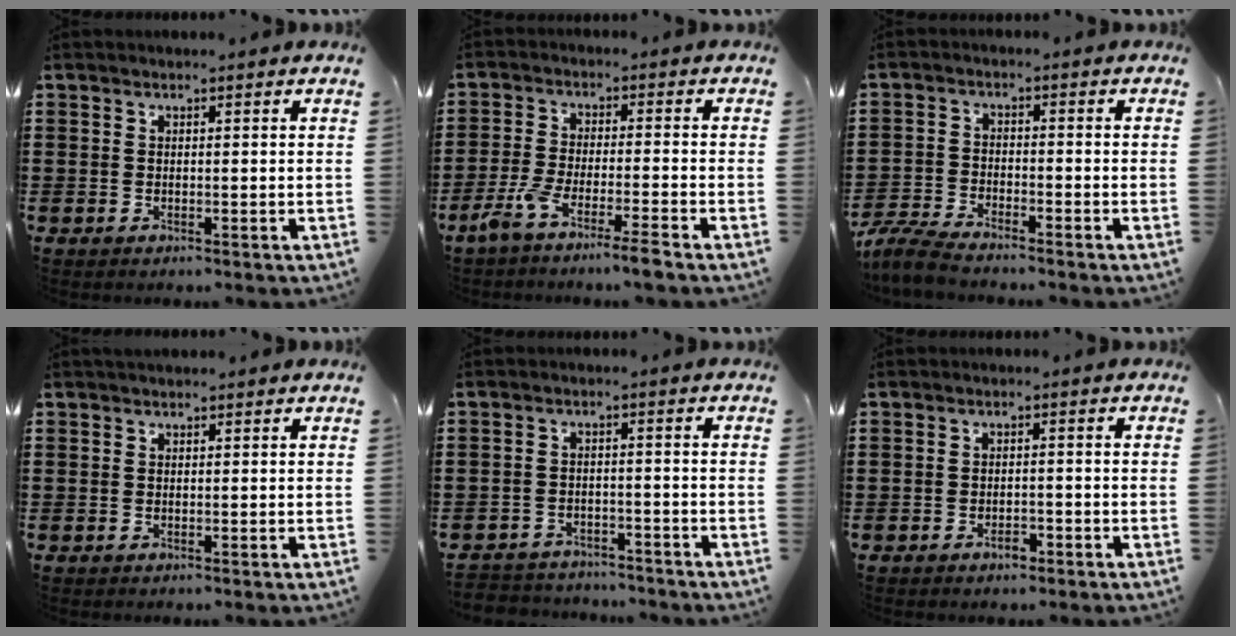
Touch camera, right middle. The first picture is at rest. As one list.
[{"total": 5.7, "force": [-4.7, -0.3, 3.3], "torque": [-0.074, -0.018, -0.090]}, {"total": 4.9, "force": [-4.7, 0.3, 1.4], "torque": [-0.051, -0.009, -0.099]}, {"total": 0.6, "force": [0.6, 0.0, 0.1], "torque": [-0.004, 0.000, 0.011]}, {"total": 3.1, "force": [-3.1, 0.5, -0.3], "torque": [-0.004, -0.002, -0.067]}, {"total": 1.8, "force": [-1.3, 0.8, 1.0], "torque": [-0.024, -0.002, -0.025]}]